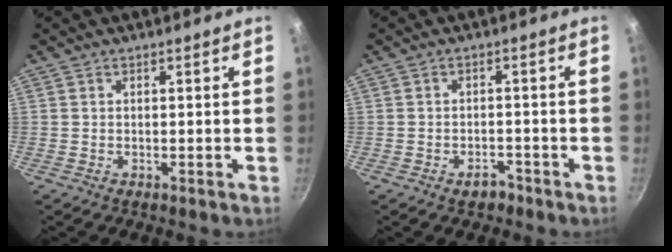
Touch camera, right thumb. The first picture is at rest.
{"total": 2.8, "force": [-1.9, 1.6, 1.1], "torque": [-0.005, 0.023, -0.020]}